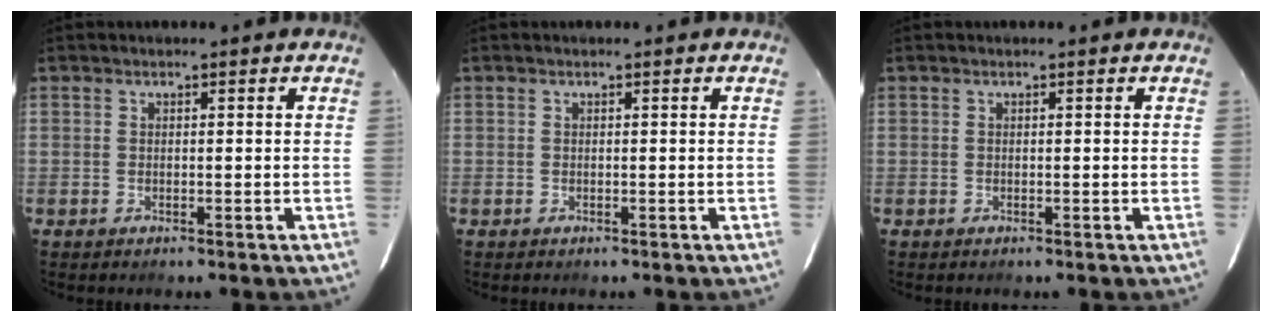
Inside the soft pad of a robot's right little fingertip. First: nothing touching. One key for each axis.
{"total": 0.0}
{"total": 0.0}